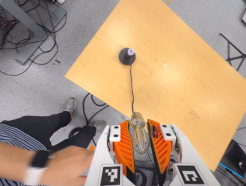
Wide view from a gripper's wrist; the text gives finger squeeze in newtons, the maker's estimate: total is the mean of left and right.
{"total": 21.7, "left": 24.4, "right": 18.9}